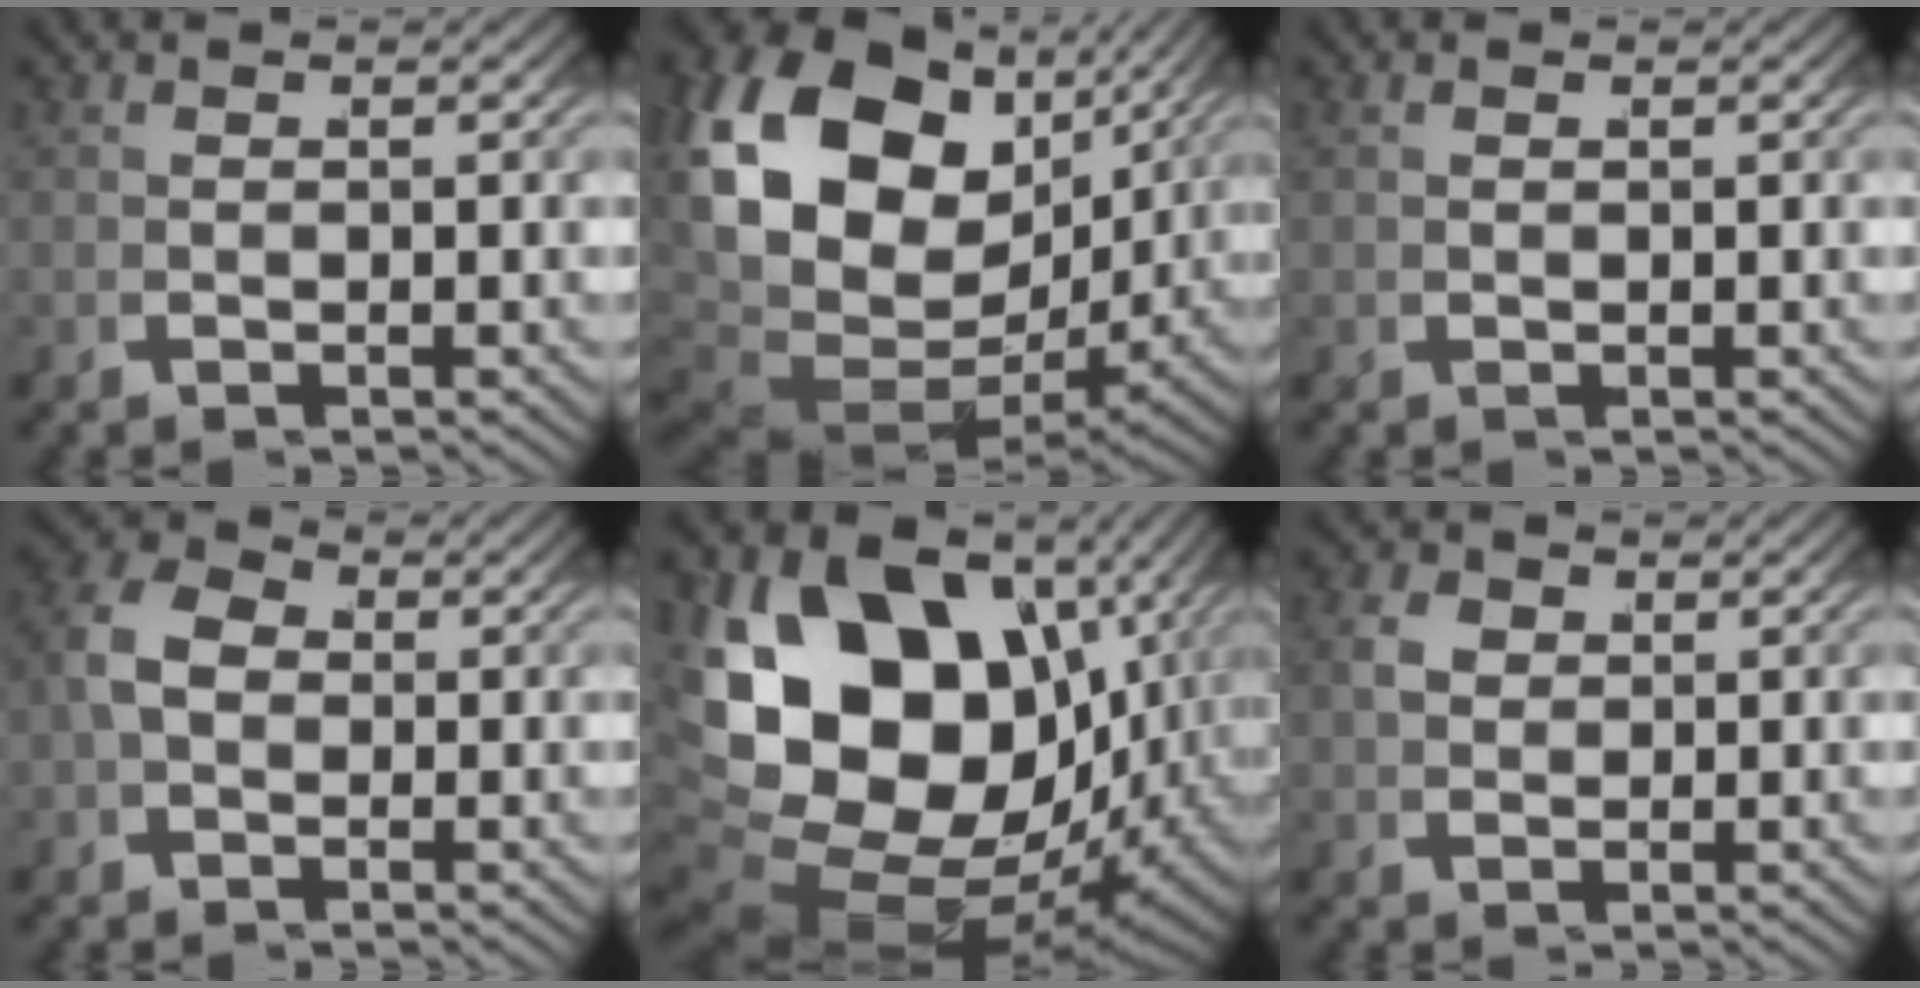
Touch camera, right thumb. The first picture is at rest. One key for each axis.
{"total": 21.1, "fx": -0.3, "fy": 15.1, "fz": 14.7, "tx": -0.321, "ty": -0.052, "tz": 0.011}
{"total": 0.8, "fx": 0.1, "fy": 0.7, "fz": 0.5, "tx": -0.018, "ty": -0.007, "tz": 0.009}
{"total": 6.1, "fx": 0.8, "fy": 4.9, "fz": 3.6, "tx": -0.084, "ty": -0.001, "tz": 0.010}
{"total": 26.9, "fx": -1.4, "fy": 18.7, "fz": 19.3, "tx": -0.367, "ty": -0.058, "tz": 0.004}
{"total": 2.5, "fx": 1.0, "fy": 2.0, "fz": 1.1, "tx": -0.033, "ty": 0.002, "tz": 0.022}